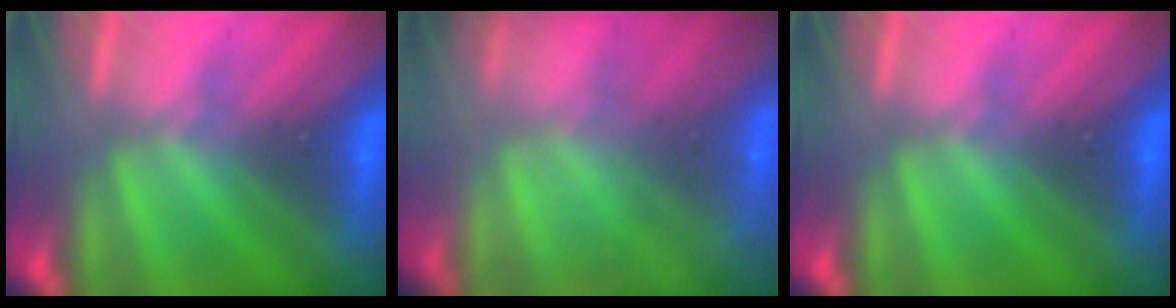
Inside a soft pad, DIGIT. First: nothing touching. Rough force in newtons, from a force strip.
{"total": 7.4}
{"total": 0.0}